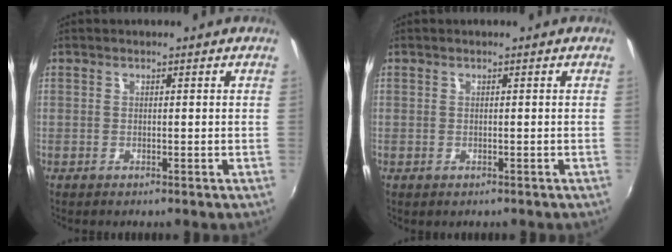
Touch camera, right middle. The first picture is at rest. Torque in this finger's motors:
{"motor_torque": [0.72, -0.85, 0.11, 0.08]}